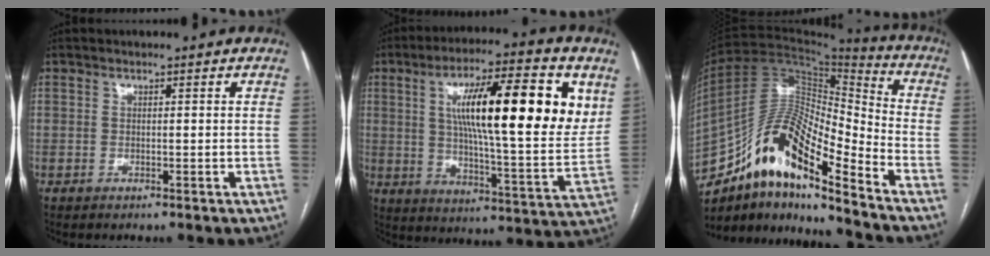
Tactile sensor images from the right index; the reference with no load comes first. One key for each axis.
{"total": 21.8, "fx": 6.9, "fy": 3.8, "fz": 20.3, "tx": -0.311, "ty": 0.012, "tz": 0.100}
{"total": 16.8, "fx": -11.5, "fy": 3.9, "fz": 11.7, "tx": -0.207, "ty": 0.038, "tz": -0.200}